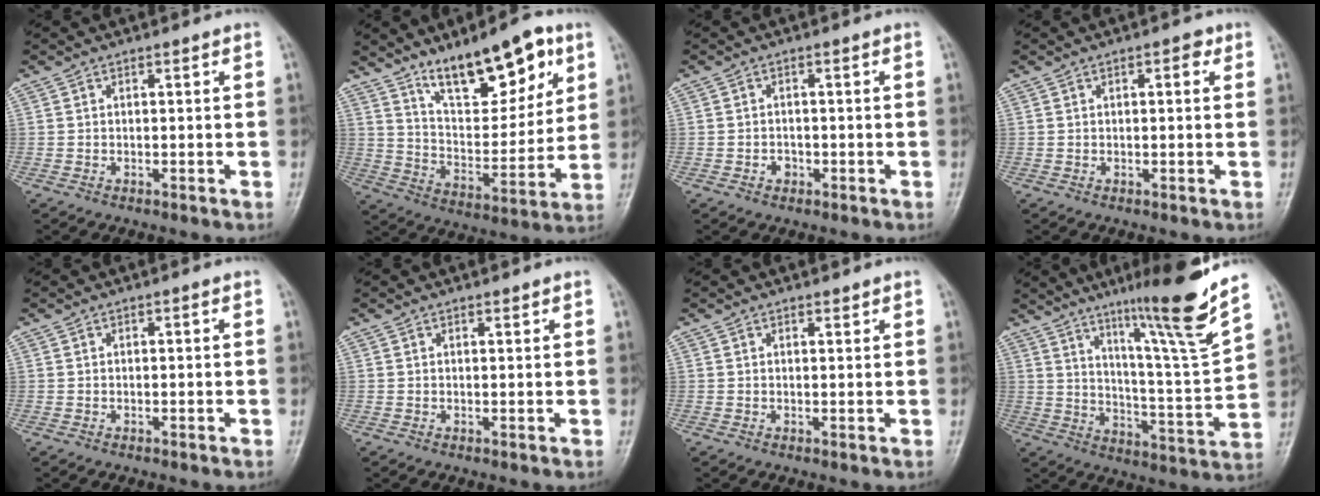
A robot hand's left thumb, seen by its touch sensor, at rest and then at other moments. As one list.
[{"total": 17.3, "force": [10.8, 6.5, 11.8], "torque": [-0.143, -0.058, 0.187]}, {"total": 1.5, "force": [-0.5, 1.2, 0.5], "torque": [0.000, 0.004, -0.009]}, {"total": 1.9, "force": [0.8, 0.9, 1.5], "torque": [-0.015, 0.001, 0.008]}, {"total": 0.0}, {"total": 0.7, "force": [0.6, 0.2, 0.2], "torque": [-0.005, -0.006, 0.010]}, {"total": 1.0, "force": [0.9, 0.3, 0.3], "torque": [-0.003, -0.007, 0.013]}, {"total": 18.2, "force": [12.3, 0.0, 13.3], "torque": [-0.182, -0.076, 0.197]}]